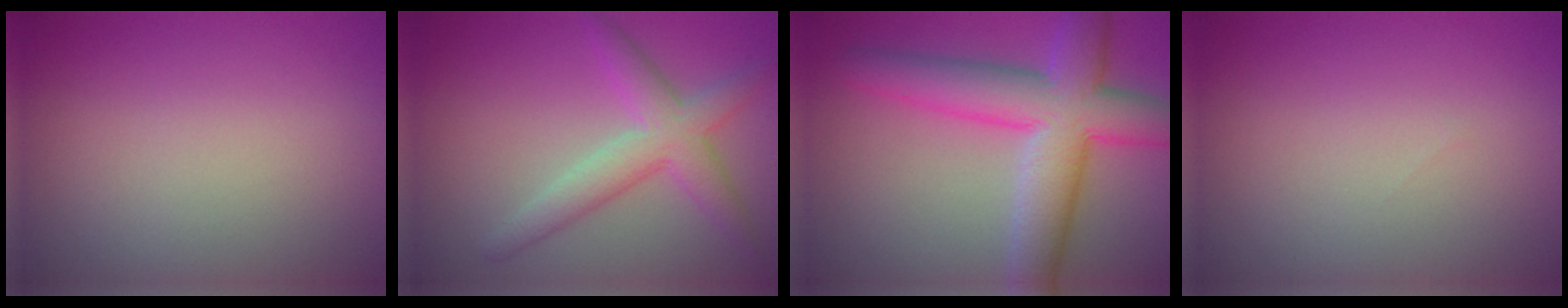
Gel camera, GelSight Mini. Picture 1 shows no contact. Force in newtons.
{"total": 4.3, "press": 4.3, "slide": 0.1}
{"total": 9.0, "press": 9.0, "slide": 0.2}
{"total": 0.0}